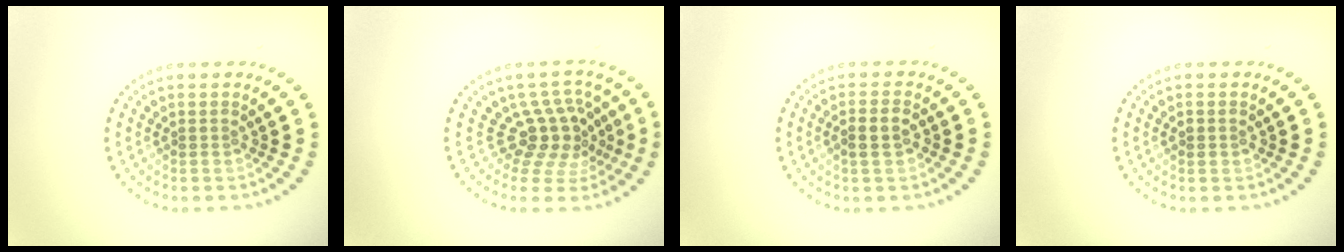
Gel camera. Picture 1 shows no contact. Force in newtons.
{"total": 3.9, "press": 2.7, "slide": 2.8}
{"total": 2.2, "press": 2.1, "slide": 0.5}
{"total": 1.0, "press": 1.0, "slide": 0.1}